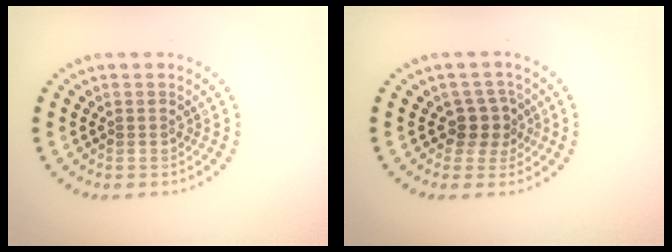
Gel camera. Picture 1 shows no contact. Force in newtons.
{"total": 2.3, "press": 1.8, "slide": 1.5}